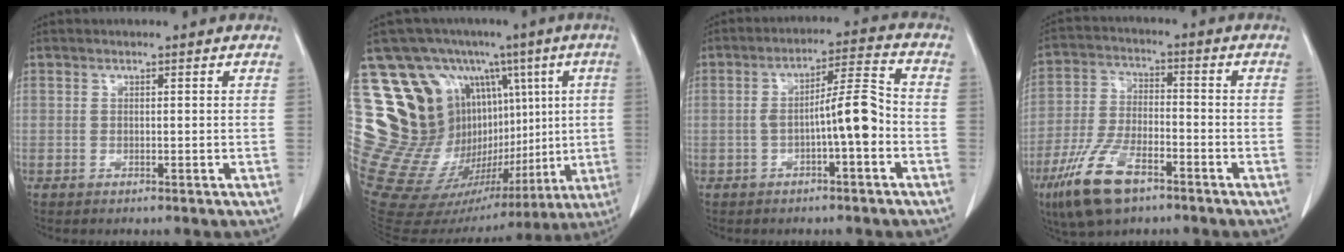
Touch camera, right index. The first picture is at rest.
{"total": 29.8, "force": [6.0, 20.1, 21.2], "torque": [-0.364, 0.104, 0.129]}
{"total": 7.4, "force": [-2.0, 0.6, 7.1], "torque": [-0.115, 0.022, -0.034]}
{"total": 11.5, "force": [-6.9, 4.5, 8.1], "torque": [-0.174, -0.011, -0.130]}